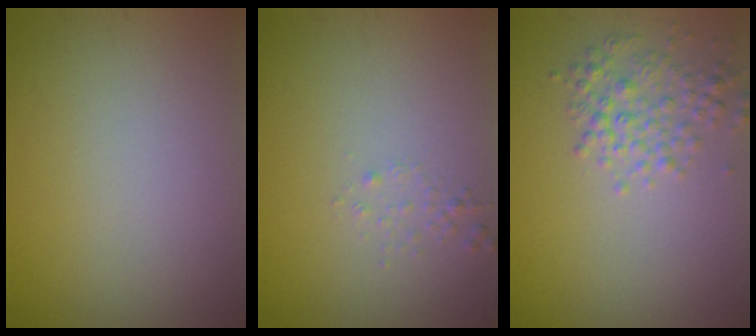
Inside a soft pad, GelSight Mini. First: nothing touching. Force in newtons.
{"total": 0.8, "press": 0.8, "slide": 0.1}
{"total": 2.8, "press": 2.8, "slide": 0.1}